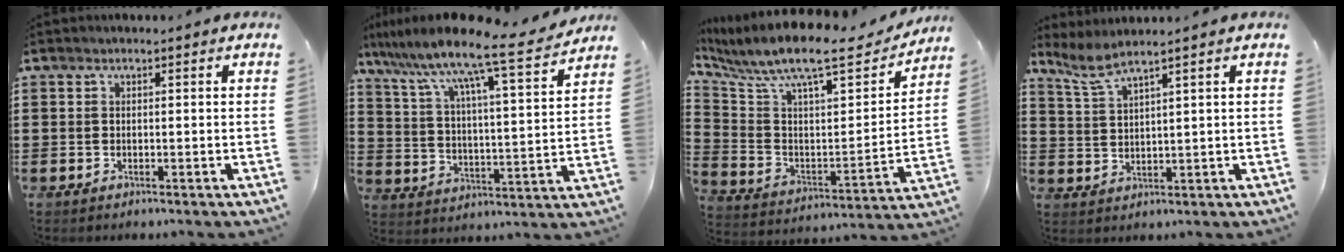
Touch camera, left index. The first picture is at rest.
{"total": 10.0, "force": [8.4, 0.1, 5.5], "torque": [-0.134, -0.064, 0.130]}
{"total": 10.7, "force": [8.5, 2.2, 6.2], "torque": [-0.146, -0.057, 0.139]}
{"total": 4.0, "force": [3.1, 0.3, 2.5], "torque": [-0.060, -0.003, 0.056]}